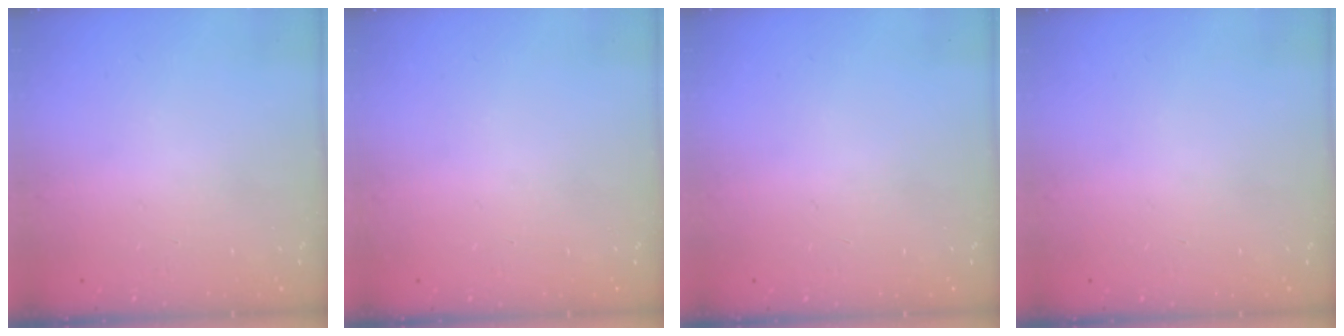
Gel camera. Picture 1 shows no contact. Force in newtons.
{"total": 0.0}
{"total": 0.0}
{"total": 0.0}